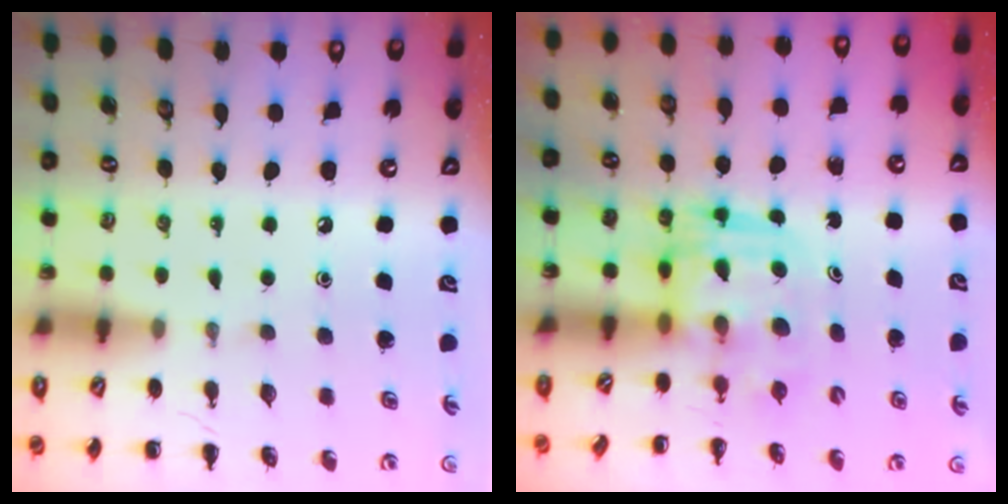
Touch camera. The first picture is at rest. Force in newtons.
{"total": 3.4, "press": 3.4, "slide": 0.3}